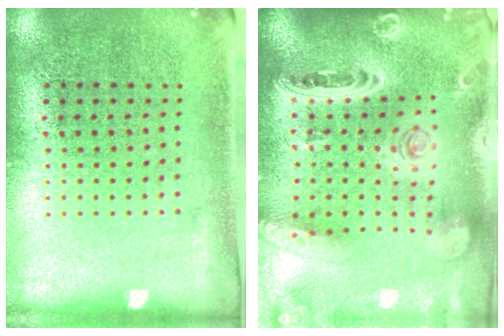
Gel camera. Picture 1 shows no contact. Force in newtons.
{"total": 3.8, "press": 3.0, "slide": 2.4}